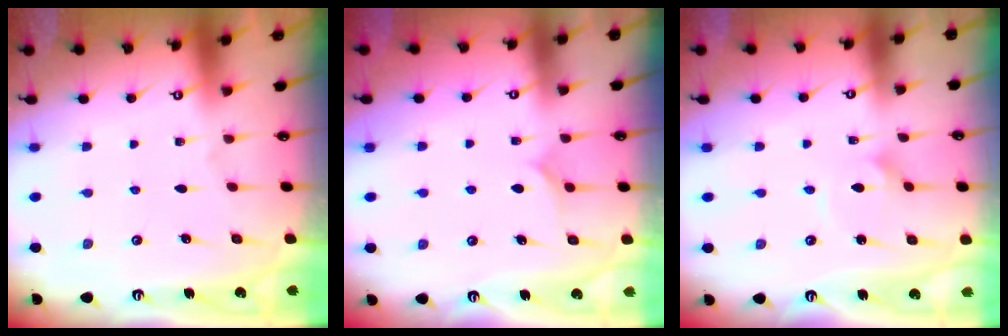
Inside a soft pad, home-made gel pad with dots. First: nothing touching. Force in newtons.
{"total": 5.7, "press": 5.7, "slide": 0.4}
{"total": 1.6, "press": 1.6, "slide": 0.0}